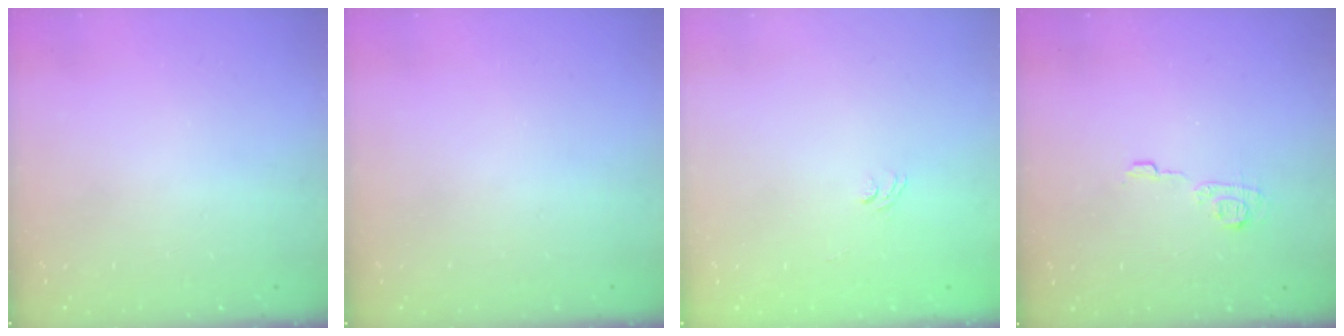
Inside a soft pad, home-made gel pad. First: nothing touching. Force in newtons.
{"total": 0.0}
{"total": 2.4, "press": 2.1, "slide": 1.1}
{"total": 5.9, "press": 5.9, "slide": 0.1}